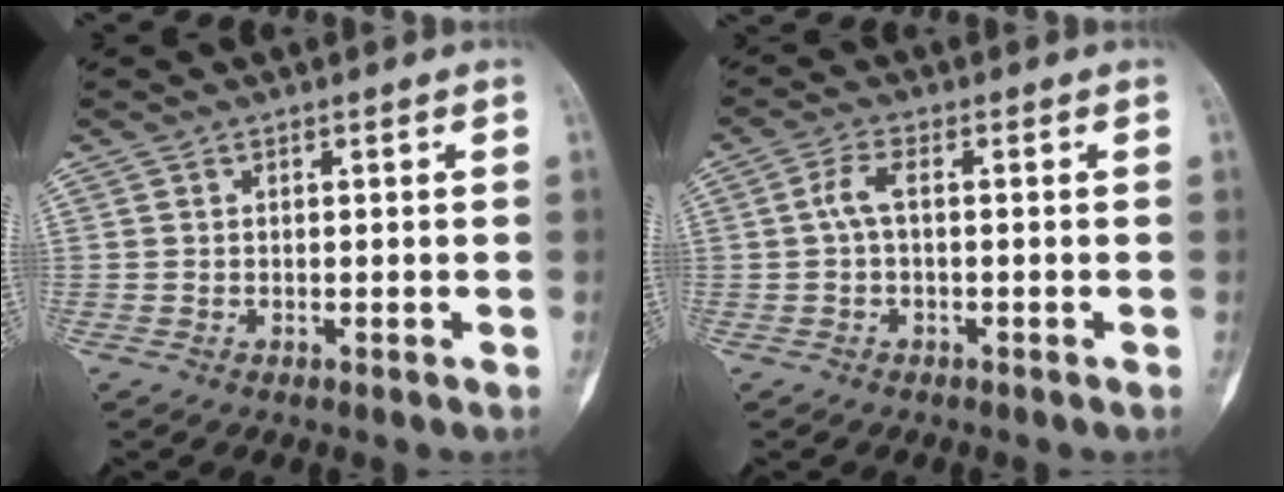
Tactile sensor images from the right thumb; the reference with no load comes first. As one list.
[{"total": 3.1, "force": [0.0, 1.2, 2.9], "torque": [-0.068, 0.008, -0.004]}]